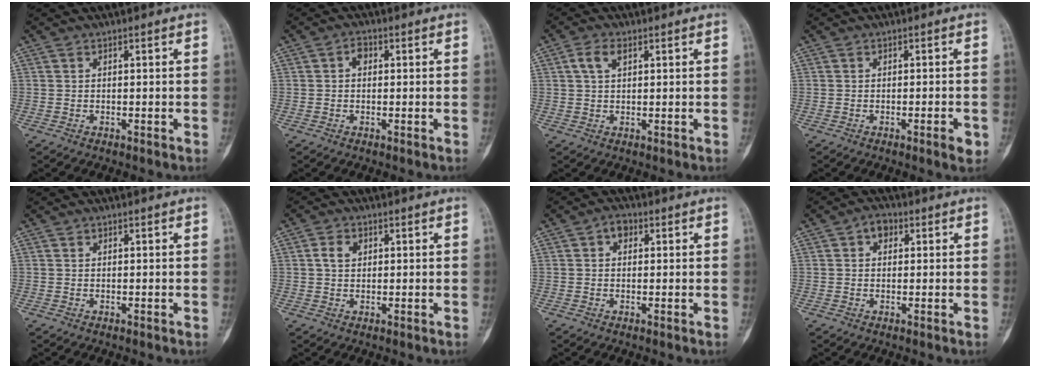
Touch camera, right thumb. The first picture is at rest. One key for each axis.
{"total": 2.0, "fx": 0.3, "fy": 1.5, "fz": 1.3, "tx": -0.012, "ty": 0.006, "tz": 0.000}
{"total": 3.3, "fx": 1.3, "fy": 1.8, "fz": 2.4, "tx": -0.046, "ty": 0.007, "tz": 0.026}
{"total": 2.6, "fx": -1.1, "fy": 0.5, "fz": 2.3, "tx": -0.031, "ty": 0.000, "tz": -0.015}
{"total": 0.0}
{"total": 3.0, "fx": 0.8, "fy": 2.2, "fz": 1.8, "tx": -0.027, "ty": 0.003, "tz": 0.014}
{"total": 2.7, "fx": 0.9, "fy": 2.0, "fz": 1.6, "tx": -0.012, "ty": 0.005, "tz": 0.011}
{"total": 3.2, "fx": 1.1, "fy": 2.4, "fz": 1.8, "tx": -0.013, "ty": 0.005, "tz": 0.015}